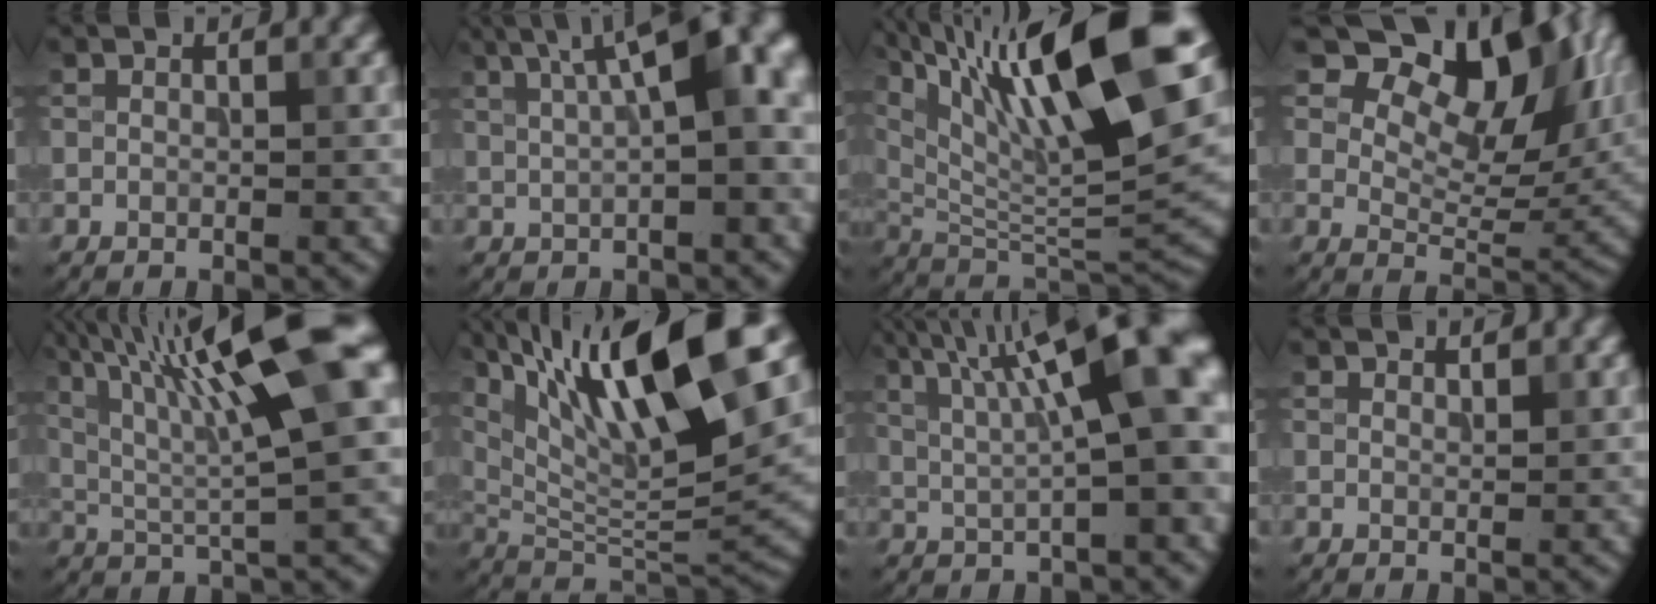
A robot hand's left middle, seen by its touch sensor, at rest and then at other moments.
{"total": 9.1, "force": [2.9, 3.2, 8.0], "torque": [-0.075, 0.030, 0.036]}
{"total": 16.9, "force": [8.2, 5.0, 13.9], "torque": [-0.247, 0.022, 0.150]}
{"total": 12.1, "force": [6.6, 6.2, 8.0], "torque": [-0.119, 0.008, 0.115]}
{"total": 14.3, "force": [5.5, 3.0, 12.9], "torque": [-0.207, 0.022, 0.094]}
{"total": 15.4, "force": [7.7, 3.9, 12.7], "torque": [-0.230, 0.016, 0.142]}
{"total": 11.6, "force": [3.6, 2.6, 10.7], "torque": [-0.150, 0.016, 0.057]}
{"total": 0.9, "force": [0.9, 0.2, 0.1], "torque": [-0.002, 0.000, 0.017]}